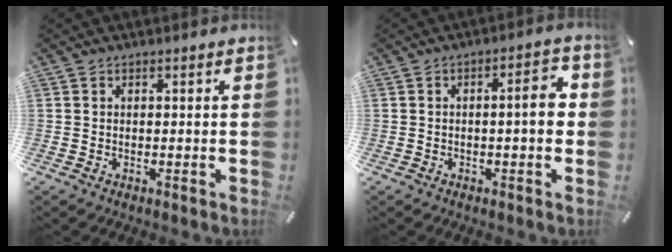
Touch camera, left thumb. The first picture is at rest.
{"total": 6.2, "force": [-0.1, 2.1, 5.8], "torque": [-0.079, 0.007, -0.009]}